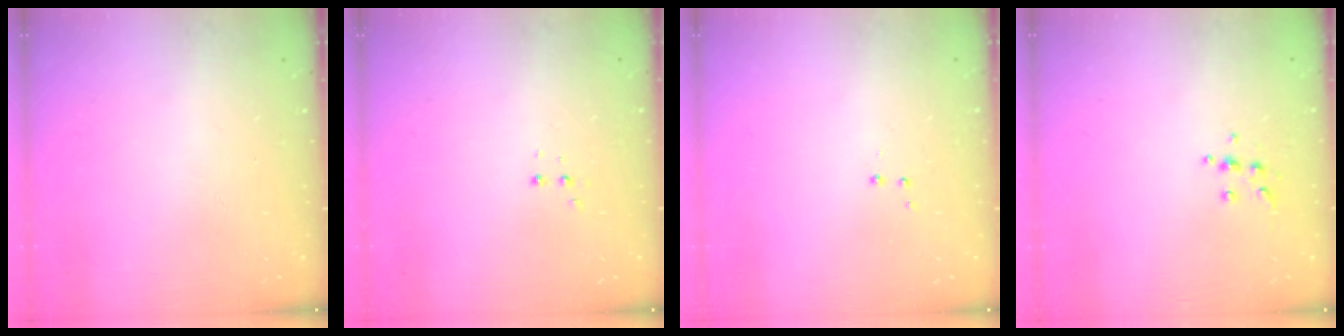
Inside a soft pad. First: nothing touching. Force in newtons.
{"total": 3.0, "press": 2.9, "slide": 0.7}
{"total": 2.9, "press": 2.8, "slide": 0.7}
{"total": 6.4, "press": 6.4, "slide": 0.5}